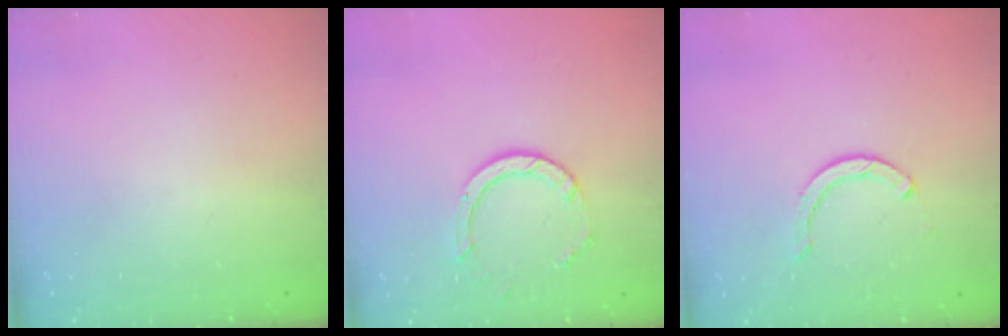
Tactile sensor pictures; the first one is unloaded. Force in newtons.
{"total": 4.2, "press": 4.2, "slide": 0.3}
{"total": 2.6, "press": 2.6, "slide": 0.1}